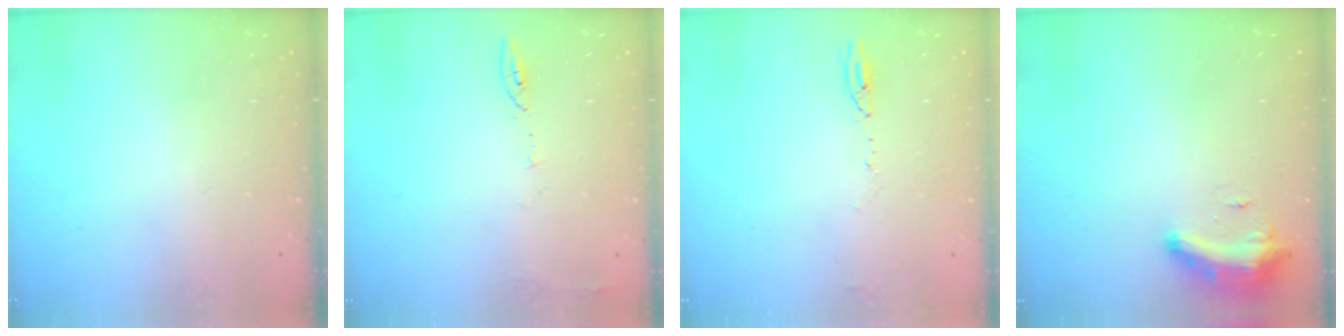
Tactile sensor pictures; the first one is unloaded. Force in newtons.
{"total": 5.8, "press": 5.7, "slide": 0.9}
{"total": 4.6, "press": 4.3, "slide": 1.6}
{"total": 9.2, "press": 9.1, "slide": 0.5}